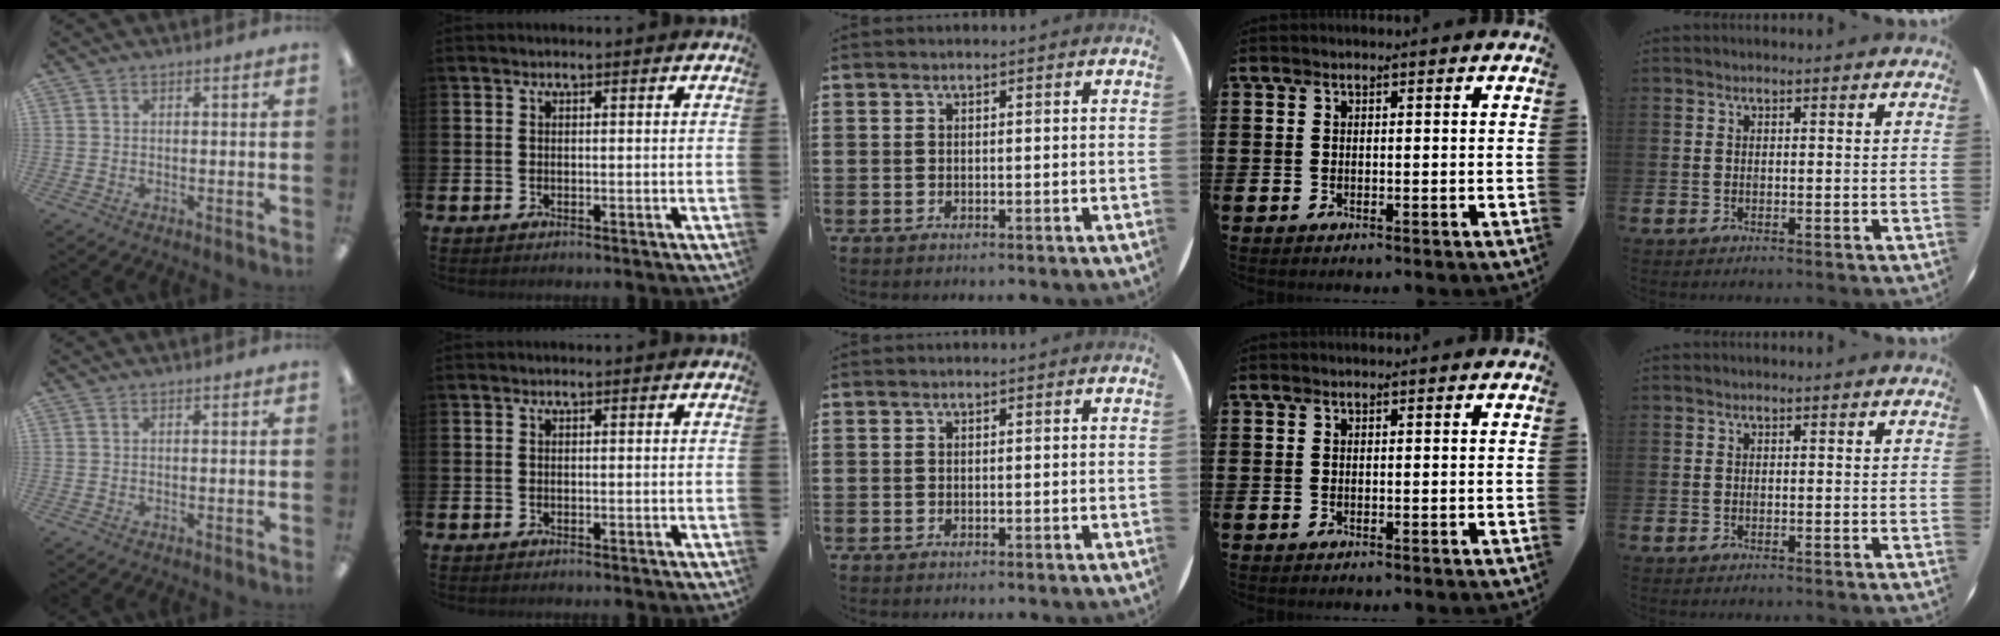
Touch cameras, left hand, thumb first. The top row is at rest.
{}